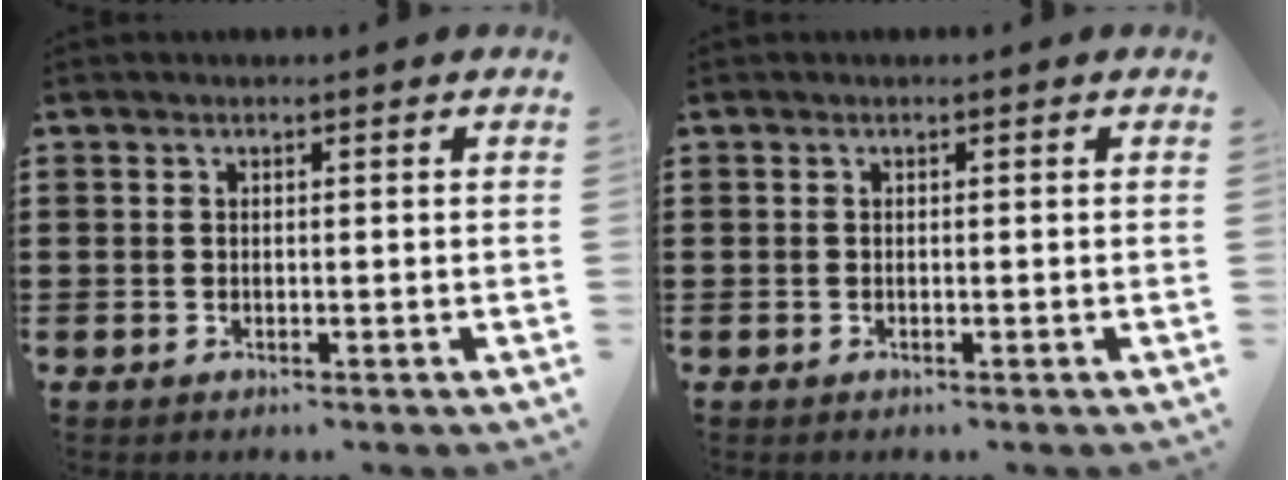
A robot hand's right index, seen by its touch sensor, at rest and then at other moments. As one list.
[{"total": 0.0}]